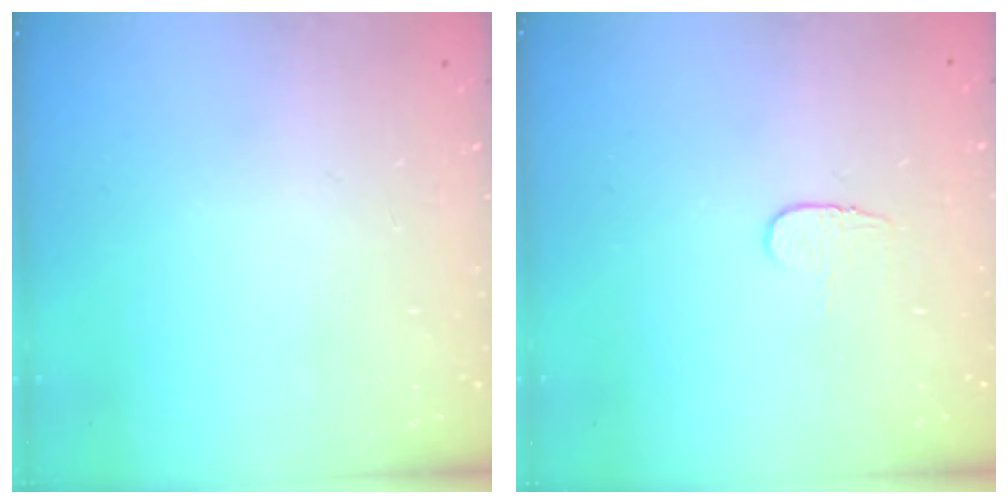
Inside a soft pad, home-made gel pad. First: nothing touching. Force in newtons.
{"total": 4.3, "press": 4.2, "slide": 0.4}